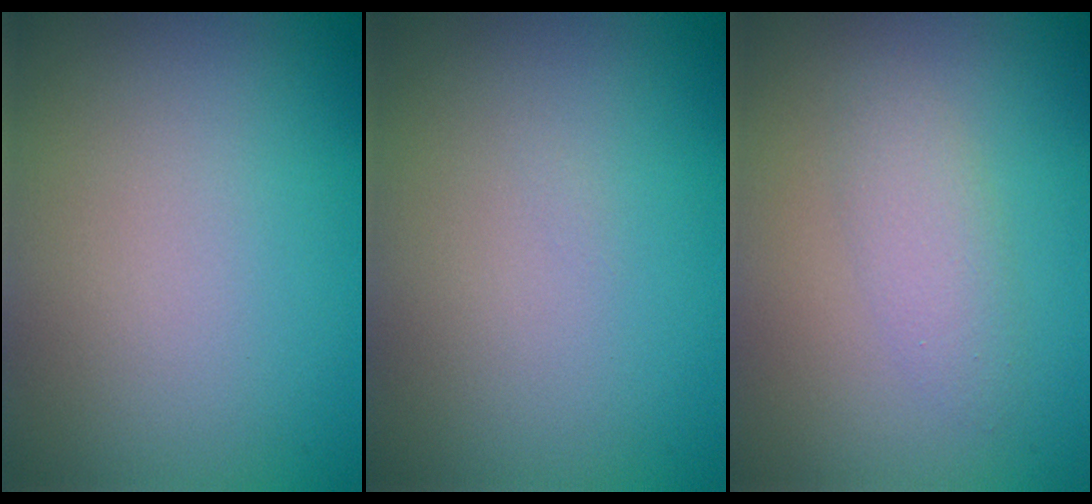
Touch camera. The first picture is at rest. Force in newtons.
{"total": 0.0}
{"total": 2.1, "press": 2.1, "slide": 0.1}